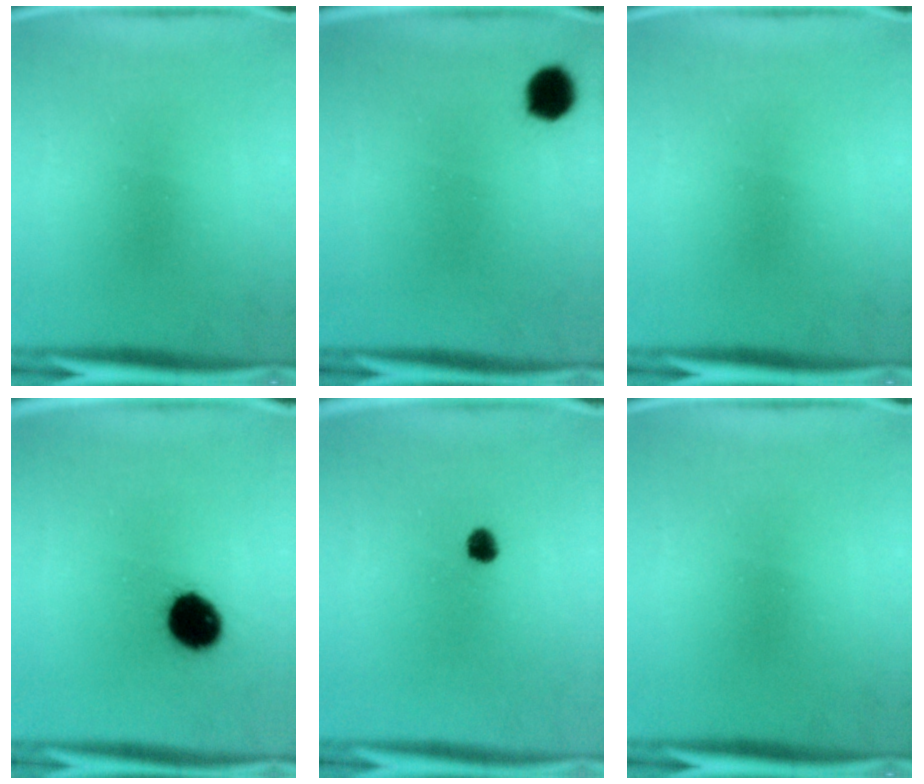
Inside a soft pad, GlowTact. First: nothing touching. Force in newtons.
{"total": 4.1}
{"total": 0.0}
{"total": 9.3}
{"total": 2.5}
{"total": 0.0}